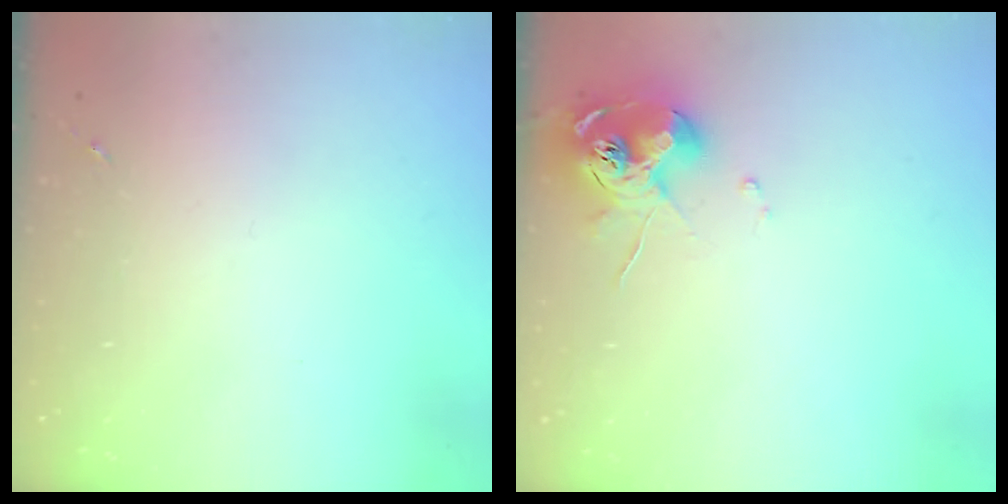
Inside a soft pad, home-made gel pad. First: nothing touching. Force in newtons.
{"total": 10.4, "press": 10.3, "slide": 1.0}